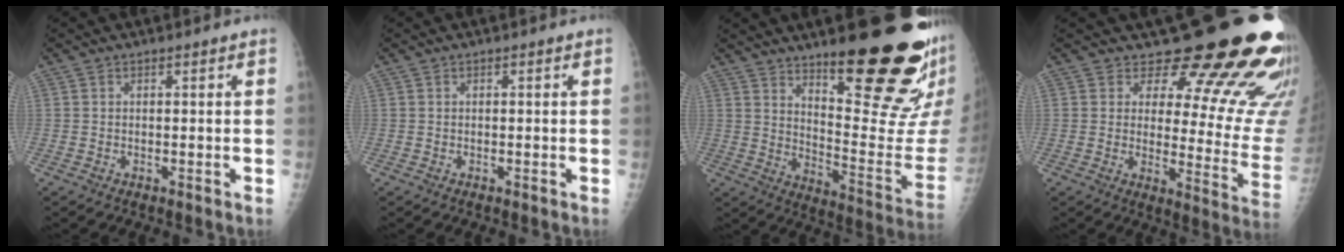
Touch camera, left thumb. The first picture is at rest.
{"total": 0.0}
{"total": 25.0, "force": [14.7, 5.8, 19.4], "torque": [-0.242, -0.091, 0.227]}
{"total": 20.4, "force": [16.8, 6.9, 9.5], "torque": [-0.074, -0.134, 0.195]}